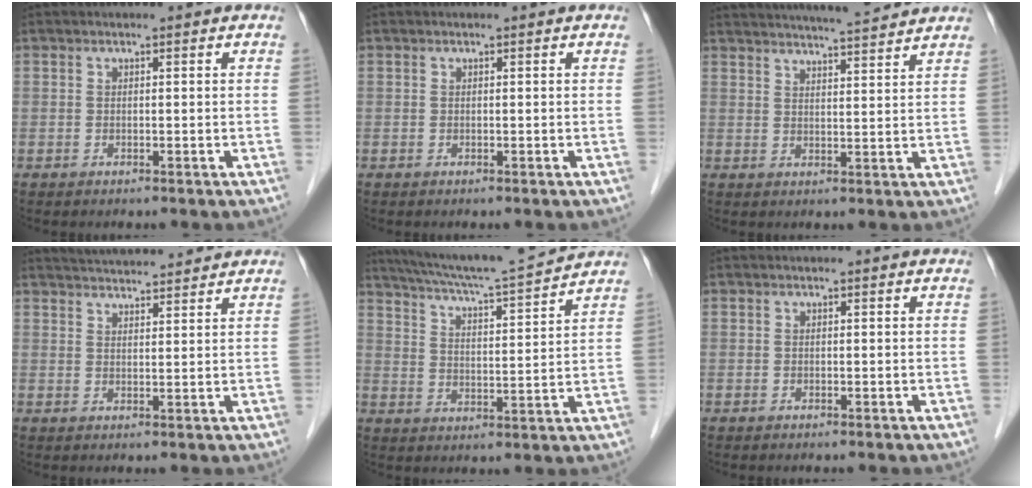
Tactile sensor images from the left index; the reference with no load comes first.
{"total": 0.0}
{"total": 12.6, "force": [11.7, 0.2, 4.8], "torque": [-0.079, 0.013, 0.156]}
{"total": 10.0, "force": [9.4, 0.9, 3.0], "torque": [-0.053, 0.025, 0.137]}
{"total": 14.9, "force": [13.8, -0.6, 5.7], "torque": [-0.107, 0.001, 0.208]}
{"total": 0.8, "force": [0.7, 0.1, 0.2], "torque": [-0.009, 0.006, 0.006]}